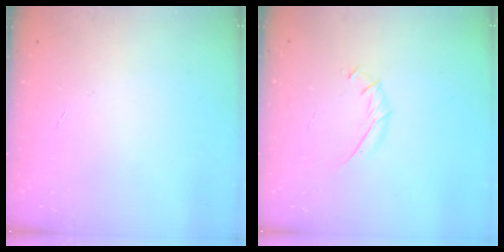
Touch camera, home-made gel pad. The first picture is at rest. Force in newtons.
{"total": 6.3, "press": 6.2, "slide": 1.2}